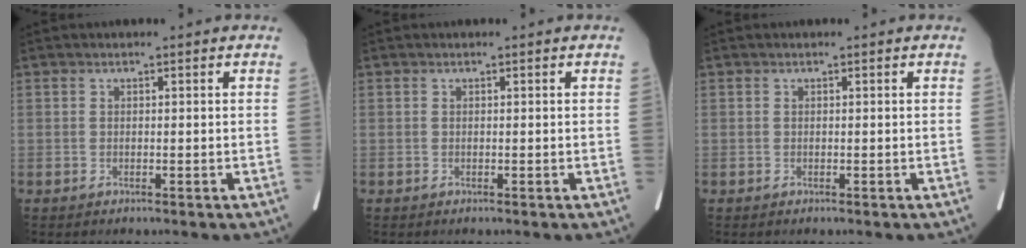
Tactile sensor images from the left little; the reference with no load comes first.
{"total": 0.0}
{"total": 0.0}